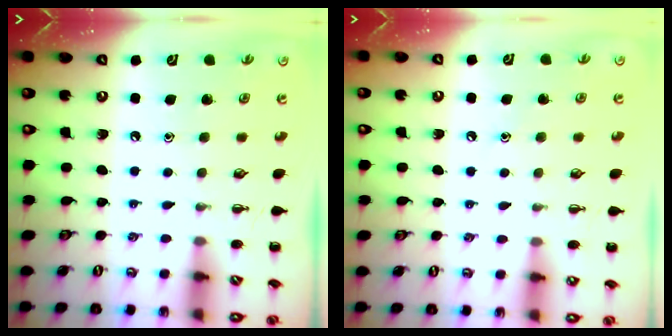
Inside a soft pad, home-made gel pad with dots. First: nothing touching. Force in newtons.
{"total": 4.7, "press": 4.5, "slide": 1.4}